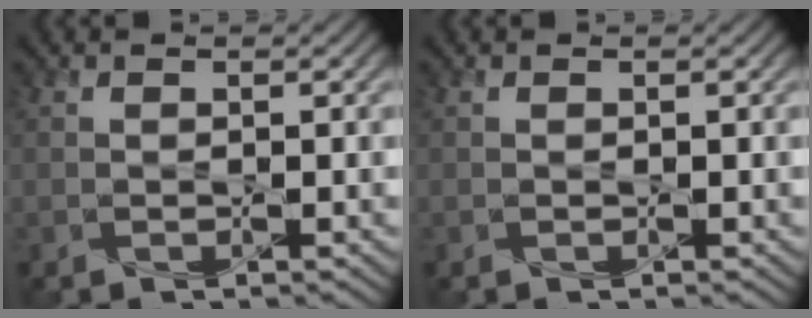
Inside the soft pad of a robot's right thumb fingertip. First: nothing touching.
{"total": 0.0}